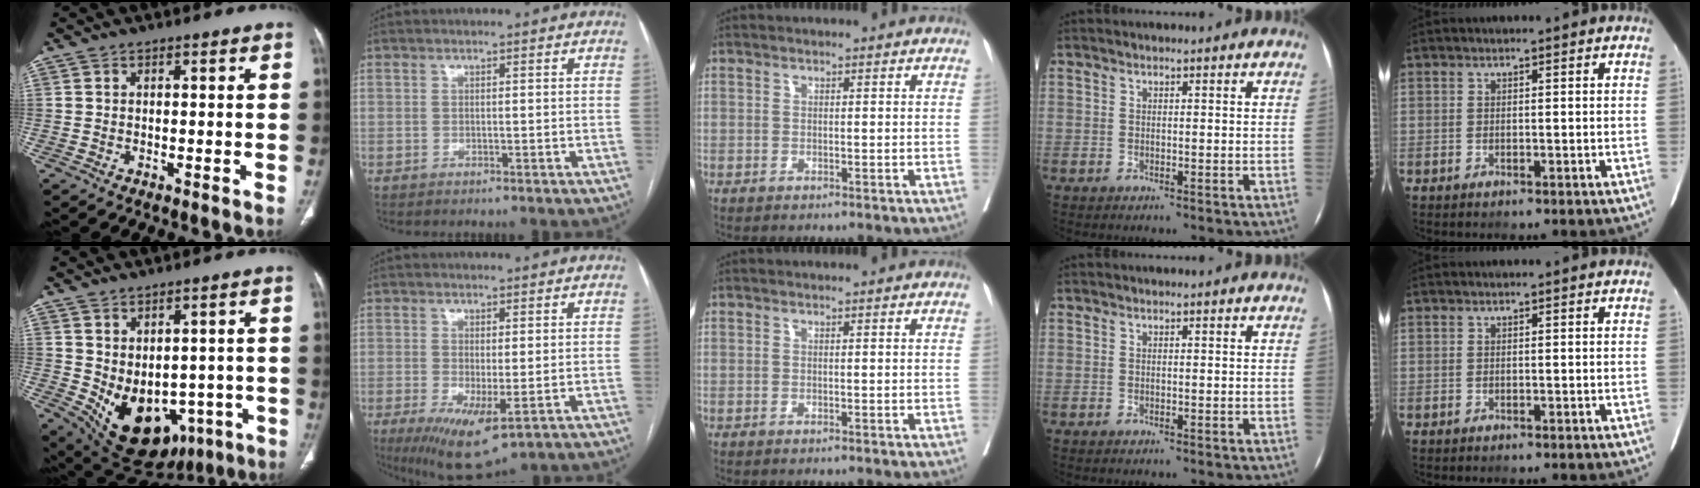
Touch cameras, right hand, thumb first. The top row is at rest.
{"thumb": {"total": 15.4, "force": [-4.2, 10.8, 10.1], "torque": [-0.136, 0.003, -0.025]}, "index": {"total": 8.4, "force": [-3.2, 2.3, 7.4], "torque": [-0.124, -0.025, -0.040]}}